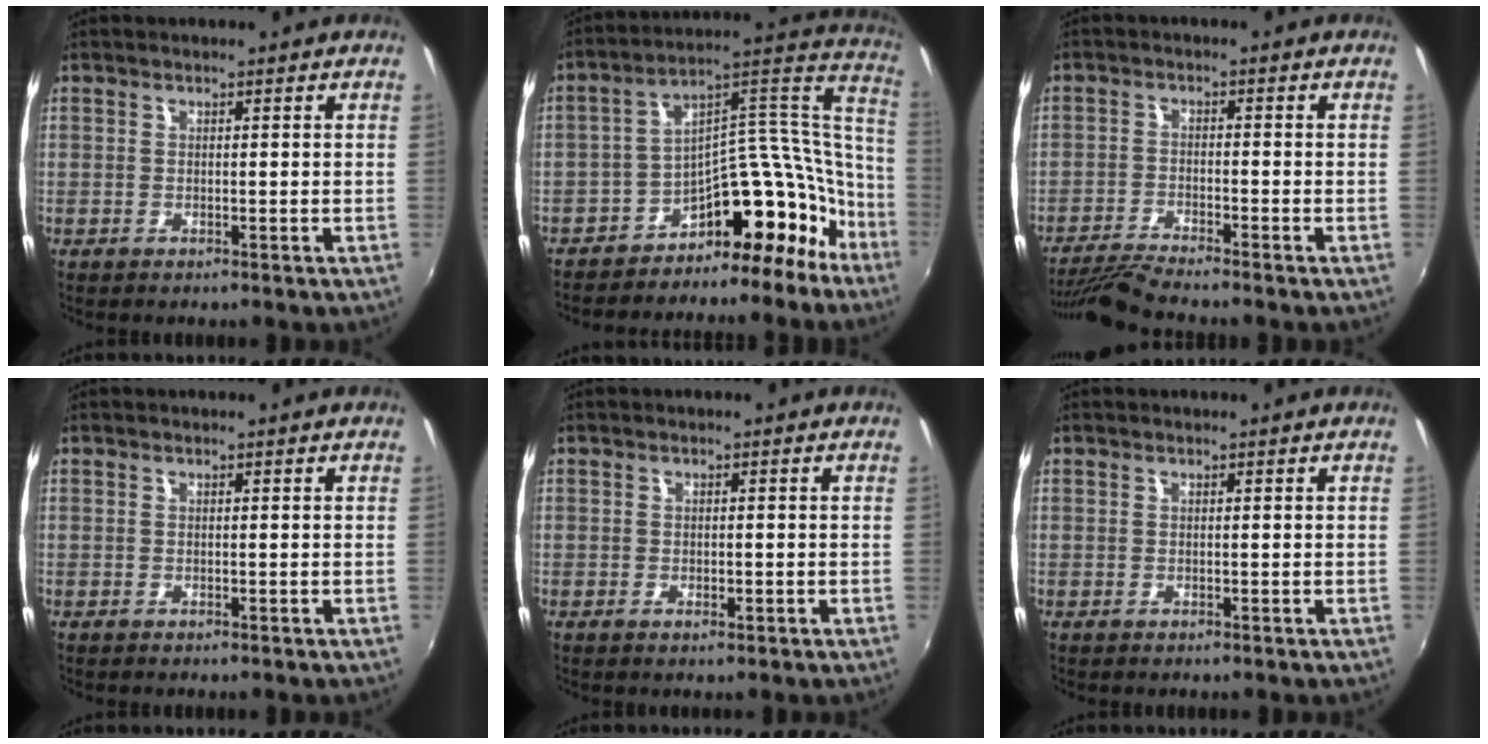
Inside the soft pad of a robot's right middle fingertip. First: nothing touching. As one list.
[{"total": 17.9, "force": [-14.2, 8.3, 7.1], "torque": [-0.077, 0.086, -0.214]}, {"total": 6.7, "force": [-6.3, -0.6, 2.3], "torque": [-0.068, -0.013, -0.120]}, {"total": 0.0}, {"total": 0.9, "force": [-0.4, 0.5, 0.7], "torque": [-0.009, -0.002, -0.008]}, {"total": 0.0}]